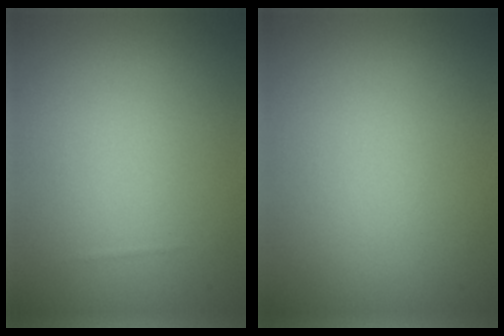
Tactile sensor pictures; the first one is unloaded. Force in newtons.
{"total": 0.0}